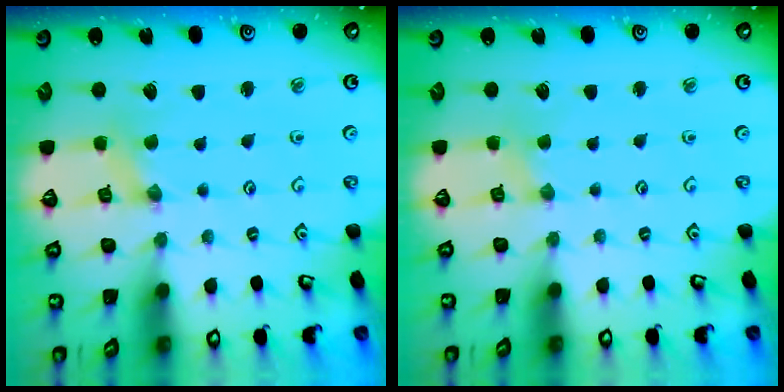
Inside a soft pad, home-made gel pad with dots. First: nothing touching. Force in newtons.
{"total": 0.0}